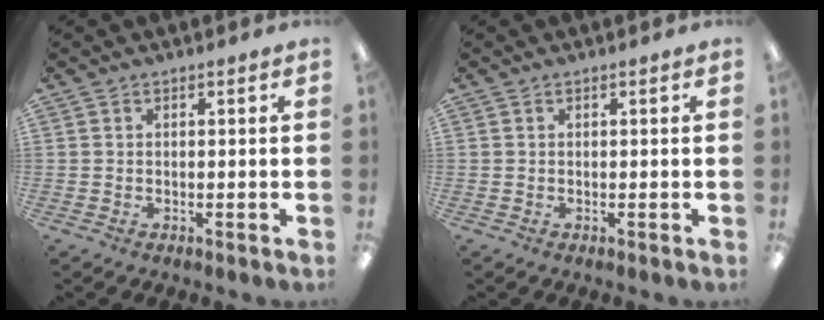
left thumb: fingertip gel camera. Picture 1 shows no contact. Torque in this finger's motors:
{"motor_torque": [-0.06, -0.07, 0.04, -0.03, 0.00]}